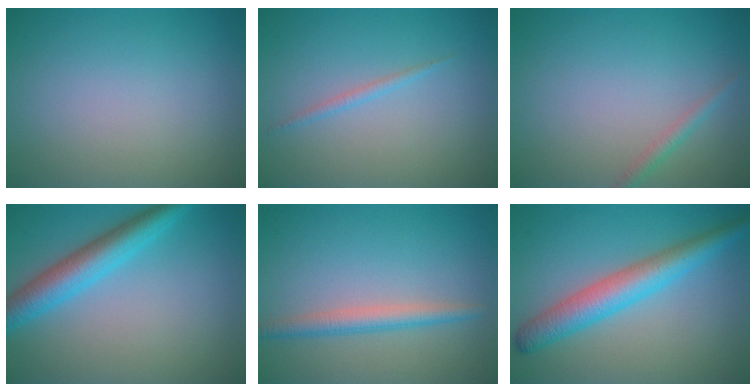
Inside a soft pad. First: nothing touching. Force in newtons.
{"total": 0.9, "press": 0.9, "slide": 0.1}
{"total": 1.2, "press": 1.2, "slide": 0.0}
{"total": 4.9, "press": 4.9, "slide": 0.1}
{"total": 2.4, "press": 2.4, "slide": 0.1}
{"total": 5.2, "press": 5.2, "slide": 0.1}